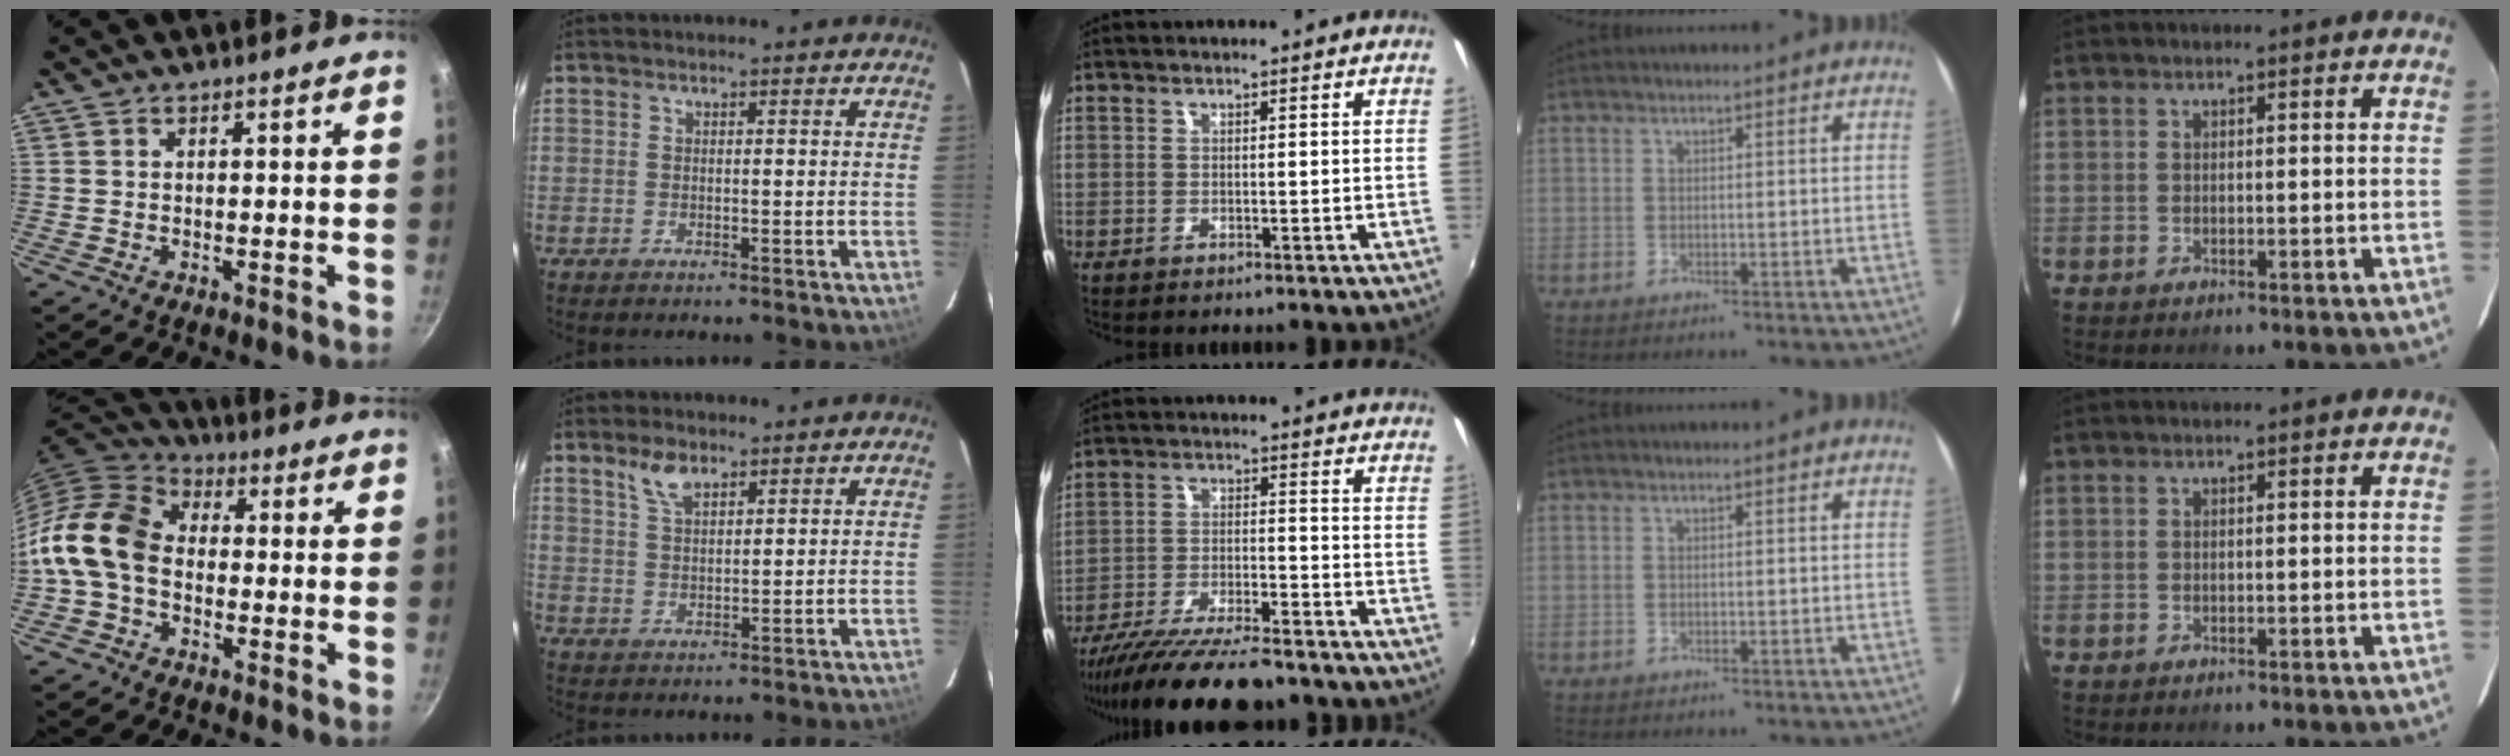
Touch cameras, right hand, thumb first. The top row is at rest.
{"thumb": {"total": 13.3, "force": [-1.6, 9.8, 8.9], "torque": [-0.147, 0.033, -0.055]}, "index": {"total": 4.6, "force": [3.2, 2.0, 2.6], "torque": [-0.049, 0.006, 0.062]}, "middle": {"total": 17.2, "force": [-14.9, 2.9, 8.3], "torque": [-0.165, -0.039, -0.238]}}